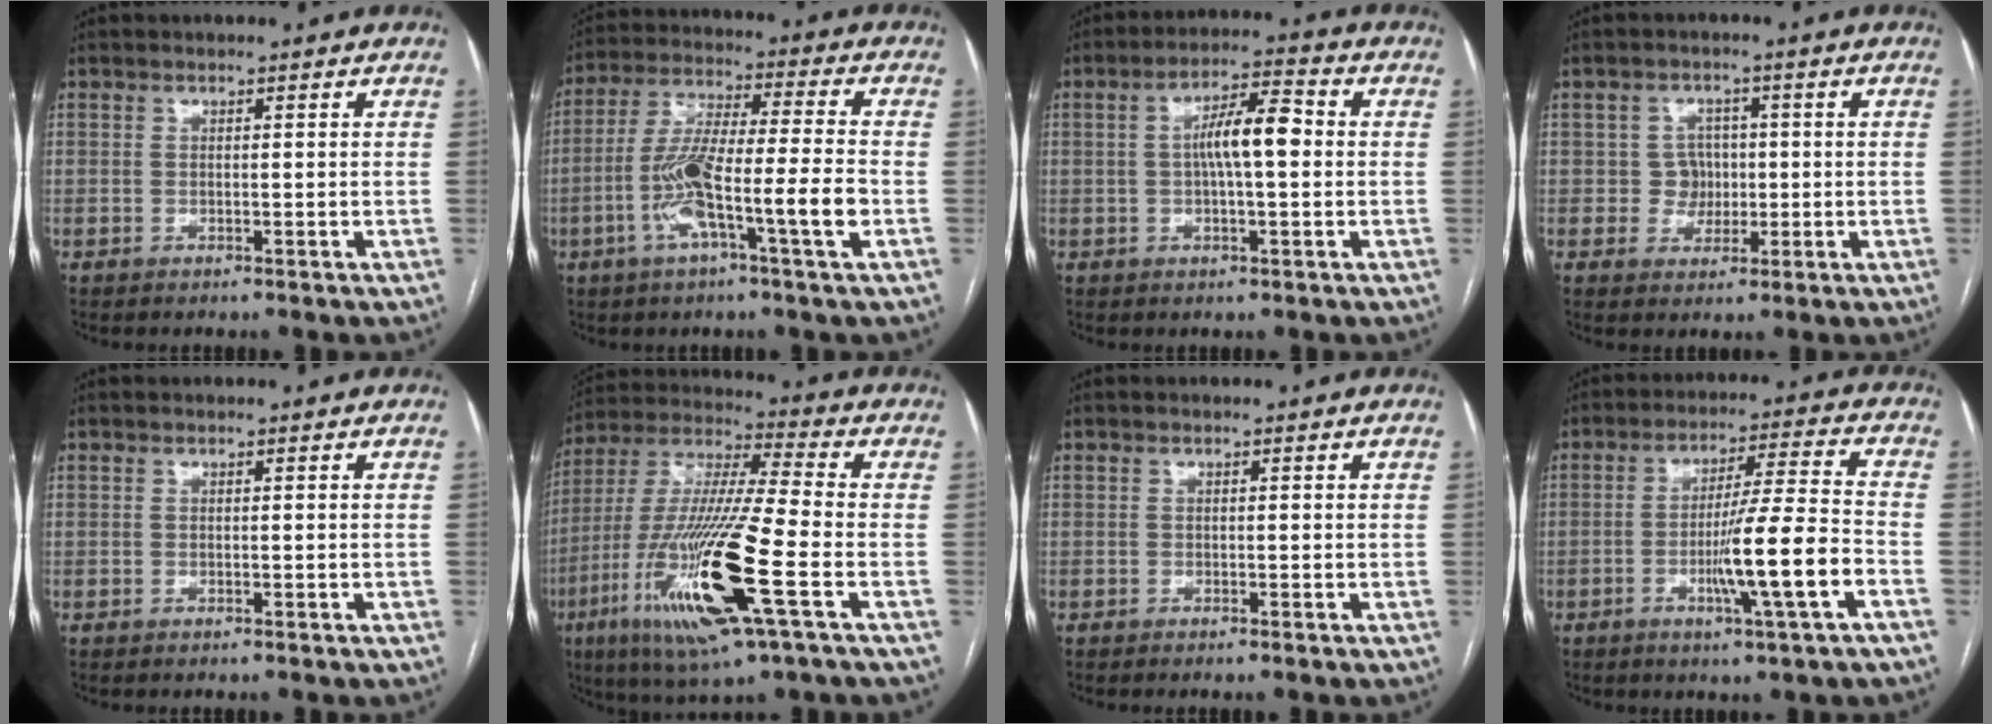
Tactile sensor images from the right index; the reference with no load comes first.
{"total": 13.1, "force": [-4.3, 0.3, 12.4], "torque": [-0.237, 0.004, -0.083]}
{"total": 7.5, "force": [0.3, 1.6, 7.3], "torque": [-0.132, 0.021, 0.003]}
{"total": 3.8, "force": [-0.1, 3.7, 0.8], "torque": [0.000, 0.013, 0.002]}
{"total": 0.0}
{"total": 21.4, "force": [-7.4, 1.6, 20.0], "torque": [-0.430, -0.033, -0.140]}
{"total": 0.0}
{"total": 11.7, "force": [-4.0, -0.8, 10.9], "torque": [-0.187, -0.005, -0.068]}